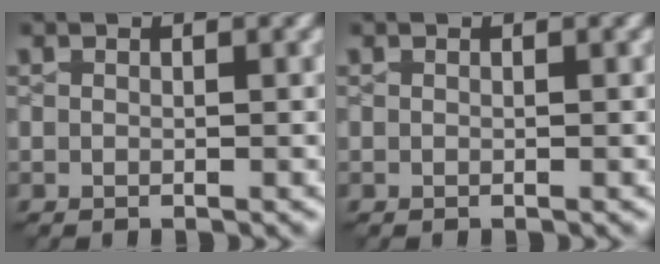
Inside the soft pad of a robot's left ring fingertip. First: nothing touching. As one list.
[{"total": 0.0}]